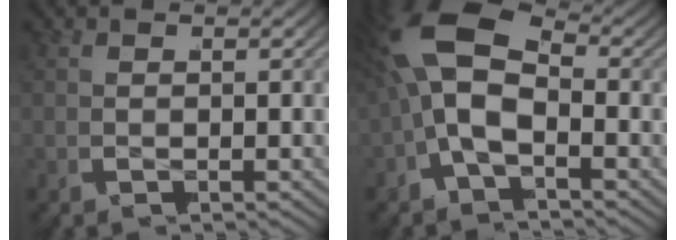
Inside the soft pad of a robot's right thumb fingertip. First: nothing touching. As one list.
[{"total": 11.2, "force": [0.0, 7.7, 8.1], "torque": [-0.199, -0.005, -0.011]}]